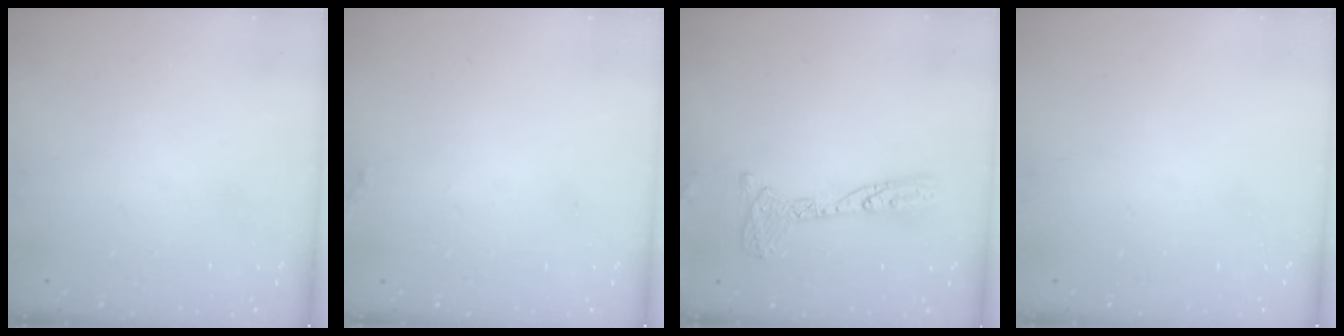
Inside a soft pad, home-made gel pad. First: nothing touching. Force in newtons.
{"total": 5.2, "press": 4.9, "slide": 1.8}
{"total": 13.7, "press": 13.7, "slide": 1.3}
{"total": 0.0}